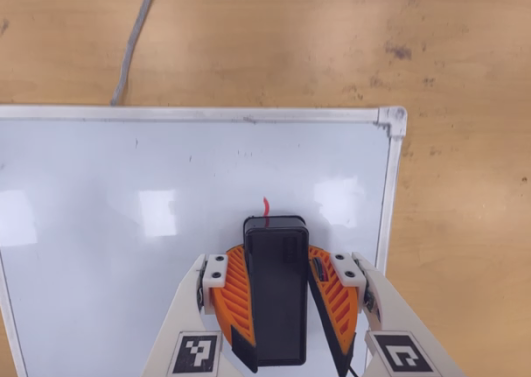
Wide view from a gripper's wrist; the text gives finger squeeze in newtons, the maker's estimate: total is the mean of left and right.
{"total": 12.6, "left": 13.9, "right": 11.3}